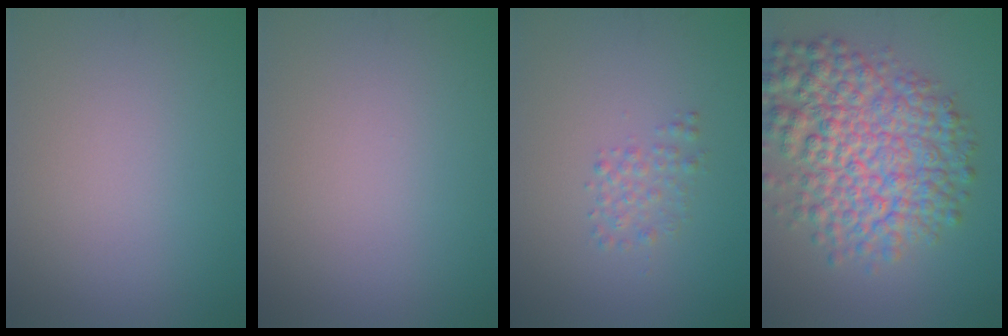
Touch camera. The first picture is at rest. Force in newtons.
{"total": 0.0}
{"total": 1.5, "press": 1.5, "slide": 0.0}
{"total": 9.4, "press": 9.4, "slide": 0.3}